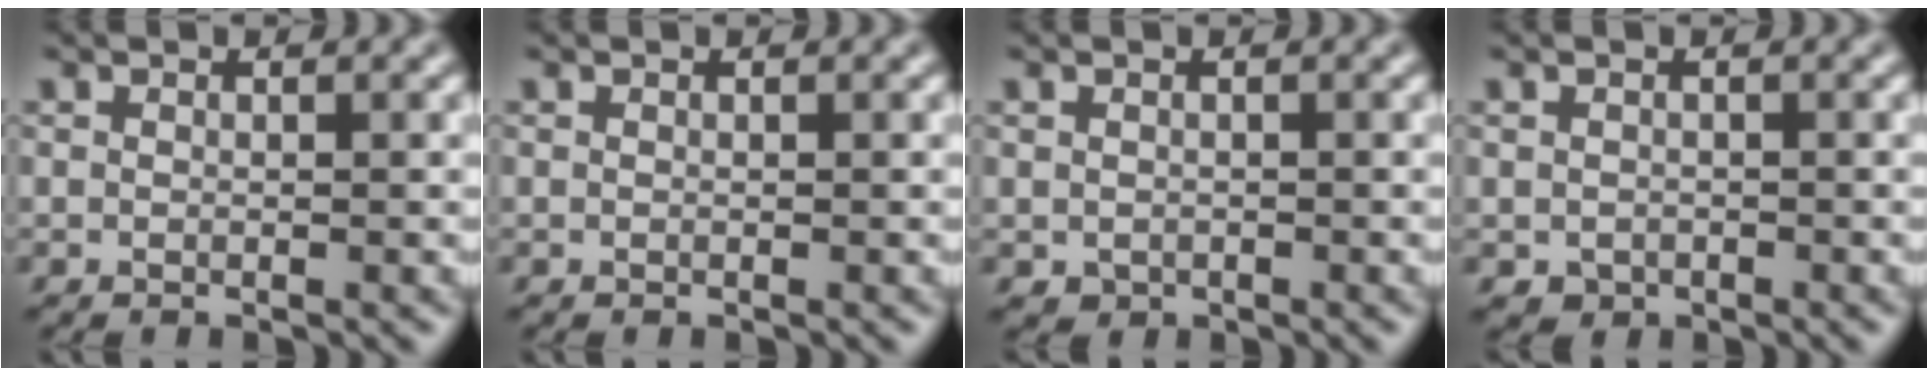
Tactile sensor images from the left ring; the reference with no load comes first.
{"total": 0.0}
{"total": 0.7, "force": [-0.2, 0.6, 0.2], "torque": [0.000, -0.007, -0.002]}
{"total": 0.9, "force": [-0.4, 0.8, 0.3], "torque": [-0.002, -0.006, -0.006]}